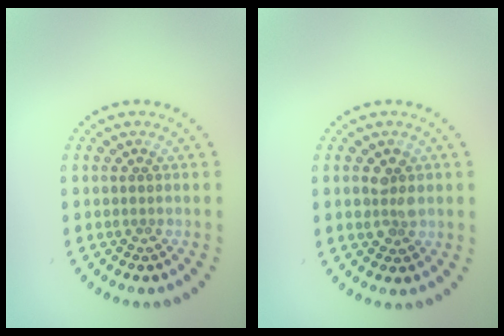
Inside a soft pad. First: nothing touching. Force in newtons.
{"total": 2.5, "press": 2.5, "slide": 0.4}